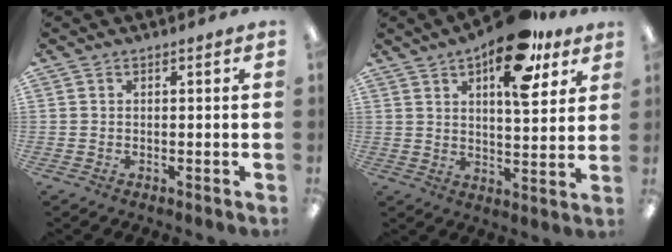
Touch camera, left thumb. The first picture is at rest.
{"total": 17.0, "force": [10.3, 7.0, 11.6], "torque": [-0.172, -0.042, 0.168]}